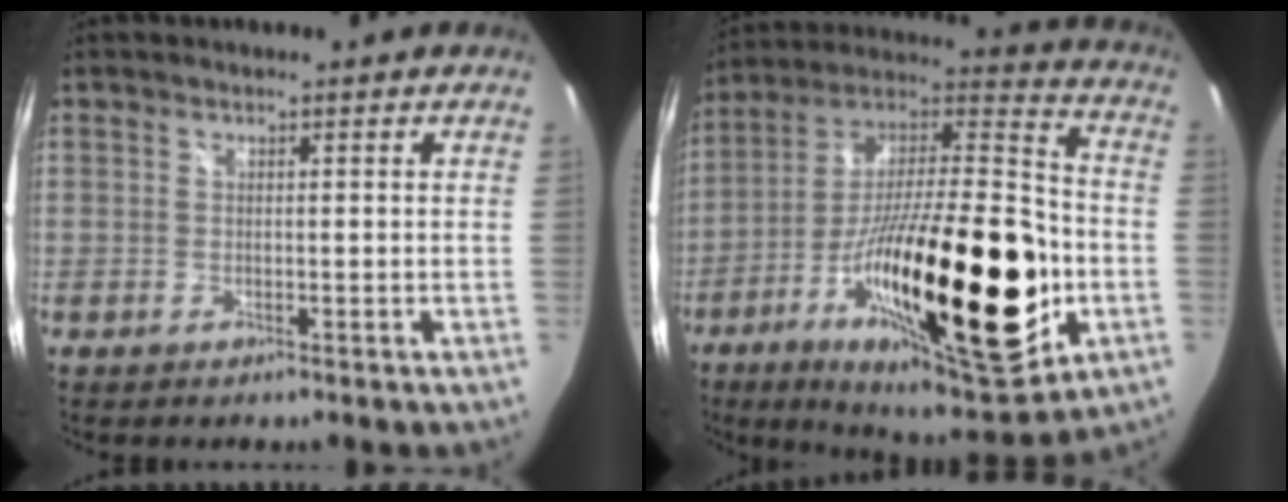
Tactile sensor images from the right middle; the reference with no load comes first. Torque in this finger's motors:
{"motor_torque": [2.14, 0.00, 0.90, 0.21]}